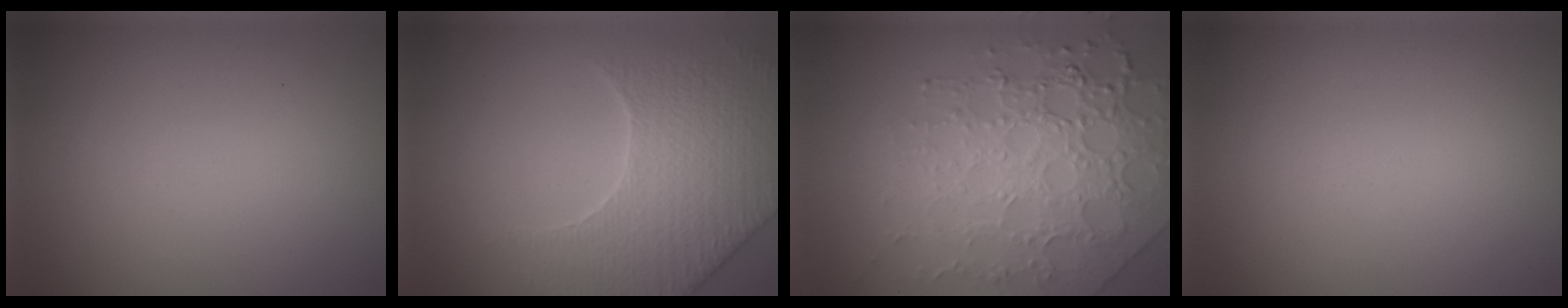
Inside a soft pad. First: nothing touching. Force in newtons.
{"total": 4.9, "press": 4.8, "slide": 1.3}
{"total": 8.0, "press": 5.6, "slide": 5.8}
{"total": 0.0}